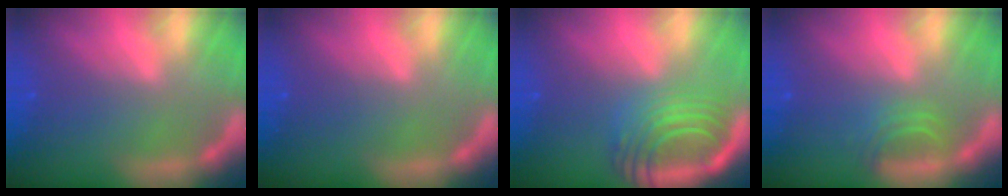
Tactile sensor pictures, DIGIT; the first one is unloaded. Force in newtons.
{"total": 0.0}
{"total": 9.5}
{"total": 2.5}